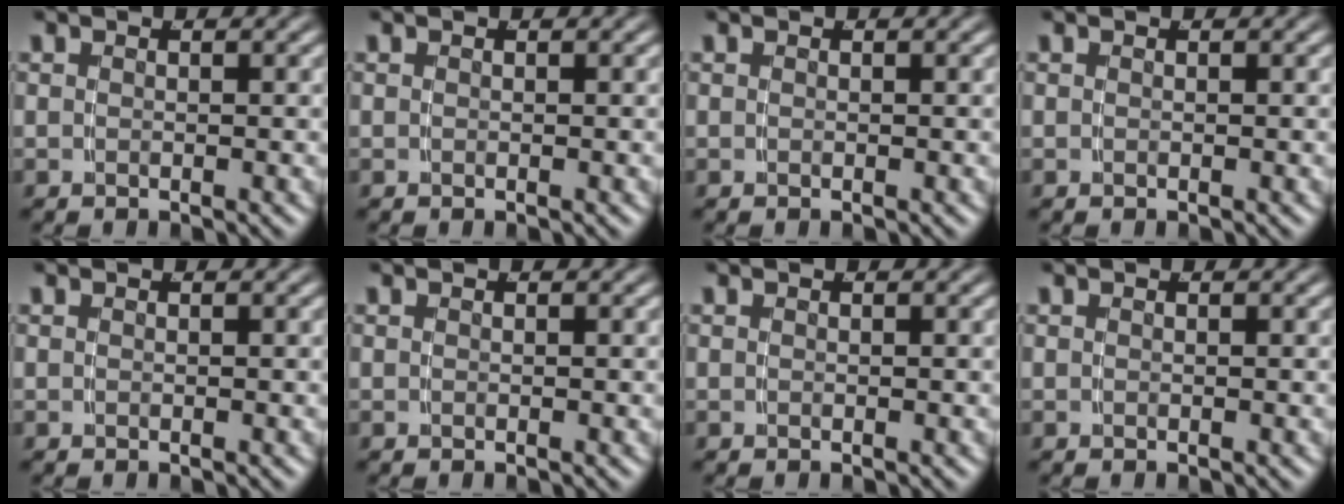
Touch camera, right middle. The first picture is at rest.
{"total": 0.0}
{"total": 0.0}
{"total": 0.0}
{"total": 0.0}
{"total": 0.0}
{"total": 0.0}
{"total": 0.0}